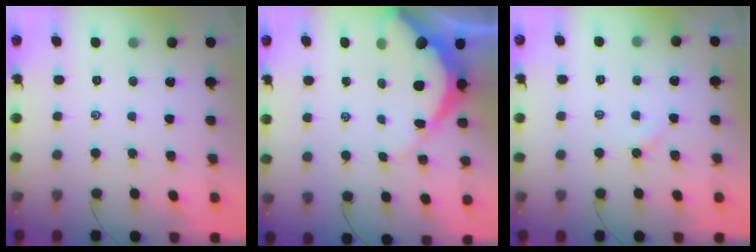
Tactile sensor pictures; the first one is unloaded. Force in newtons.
{"total": 10.7, "press": 10.6, "slide": 1.1}
{"total": 2.2, "press": 2.2, "slide": 0.4}